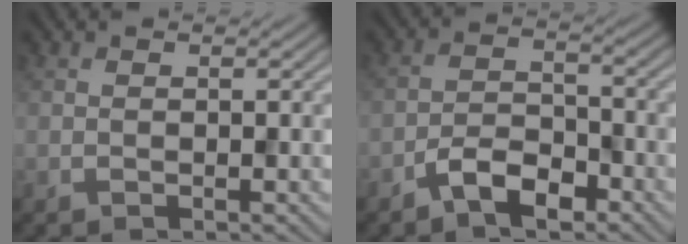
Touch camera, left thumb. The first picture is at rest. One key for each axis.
{"total": 4.9, "fx": -3.3, "fy": 2.1, "fz": 2.9, "tx": -0.049, "ty": 0.003, "tz": -0.072}